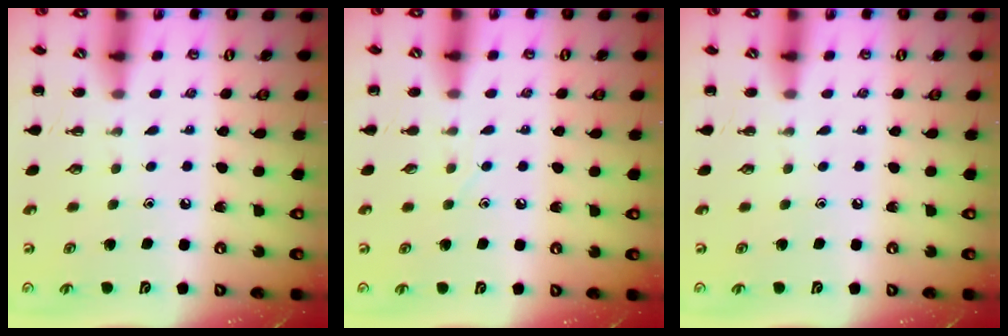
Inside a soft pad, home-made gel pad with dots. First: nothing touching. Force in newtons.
{"total": 2.3, "press": 2.3, "slide": 0.6}
{"total": 0.0}